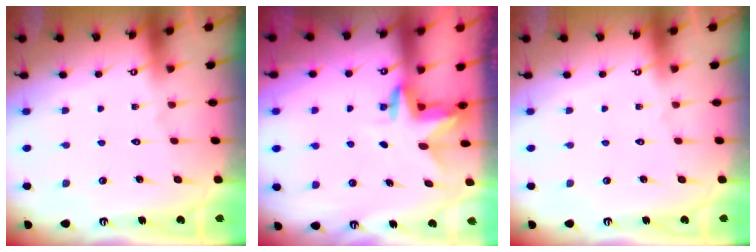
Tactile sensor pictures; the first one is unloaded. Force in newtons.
{"total": 2.7, "press": 2.7, "slide": 0.1}
{"total": 0.0}